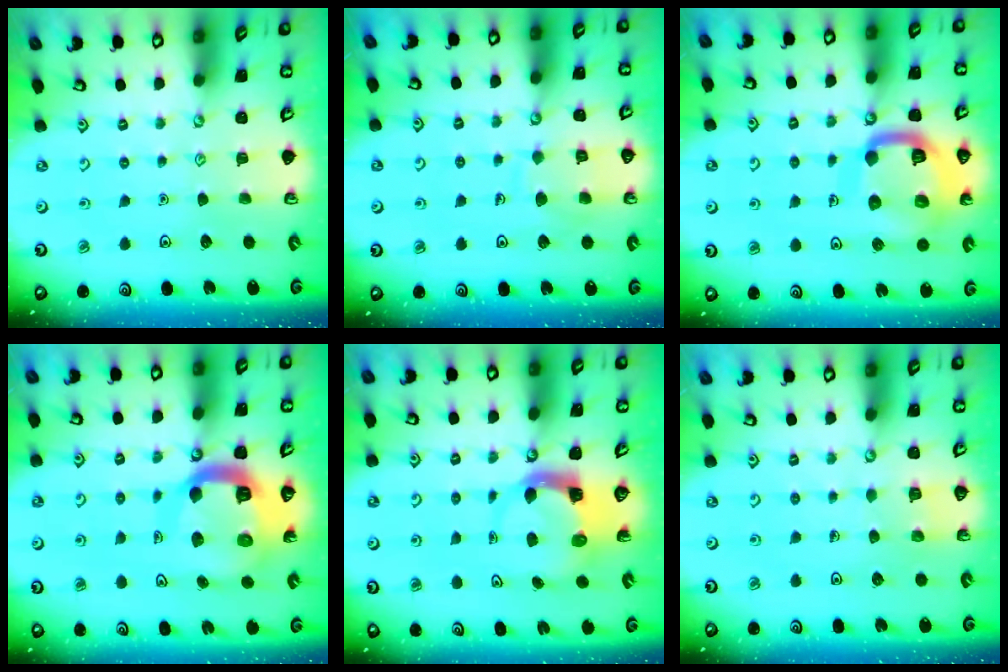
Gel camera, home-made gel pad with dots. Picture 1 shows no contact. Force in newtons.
{"total": 8.2, "press": 8.1, "slide": 0.8}
{"total": 18.2, "press": 18.1, "slide": 2.0}
{"total": 14.6, "press": 14.4, "slide": 1.8}
{"total": 3.8, "press": 3.8, "slide": 0.6}
{"total": 2.7, "press": 2.7, "slide": 0.1}